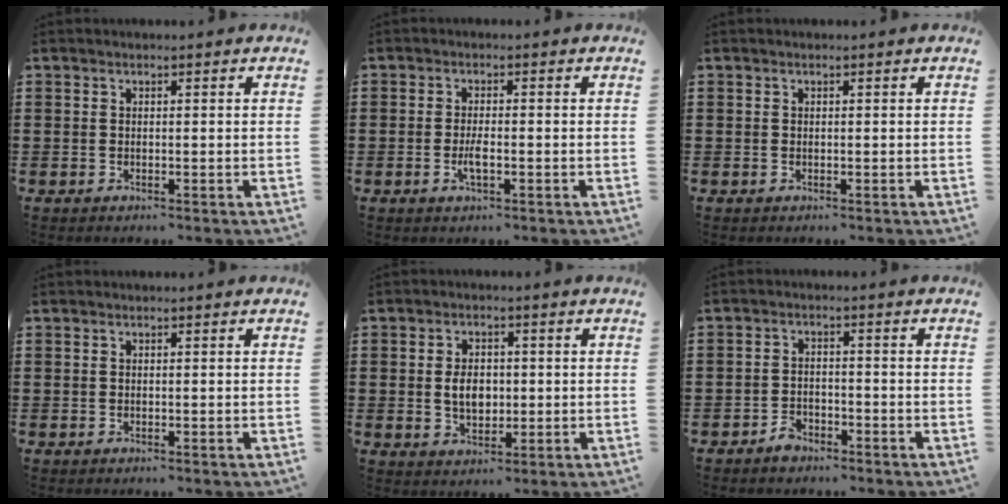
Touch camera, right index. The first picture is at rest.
{"total": 2.7, "force": [-0.8, 0.7, 2.4], "torque": [-0.051, -0.001, -0.016]}
{"total": 0.0}
{"total": 0.0}
{"total": 4.4, "force": [-0.1, 2.8, 3.4], "torque": [-0.056, -0.001, -0.006]}
{"total": 2.5, "force": [-2.1, 1.2, 0.6], "torque": [-0.015, 0.006, -0.043]}